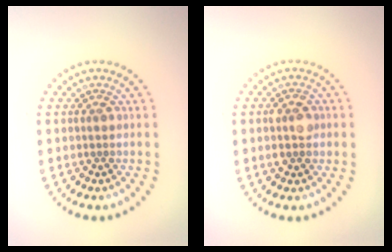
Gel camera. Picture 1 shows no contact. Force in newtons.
{"total": 2.8, "press": 2.8, "slide": 0.1}